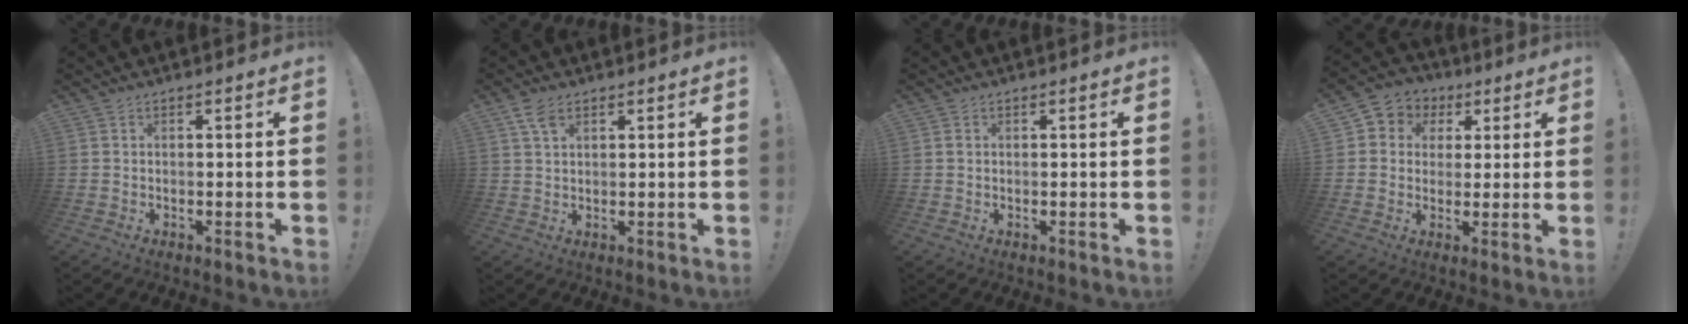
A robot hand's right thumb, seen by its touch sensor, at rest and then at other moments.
{"total": 4.4, "force": [2.6, 2.2, 2.7], "torque": [-0.049, -0.007, 0.049]}
{"total": 0.6, "force": [0.2, 0.4, 0.3], "torque": [0.000, 0.000, 0.003]}
{"total": 6.5, "force": [0.7, 6.2, 1.8], "torque": [-0.014, -0.002, 0.016]}